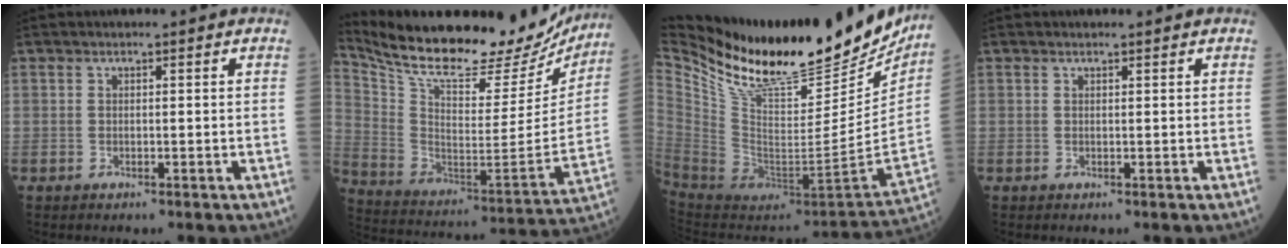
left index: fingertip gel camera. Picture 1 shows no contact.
{"total": 28.4, "force": [24.8, 7.5, 11.8], "torque": [-0.214, -0.042, 0.356]}
{"total": 32.1, "force": [25.8, 9.0, 16.9], "torque": [-0.313, -0.060, 0.400]}
{"total": 0.0}